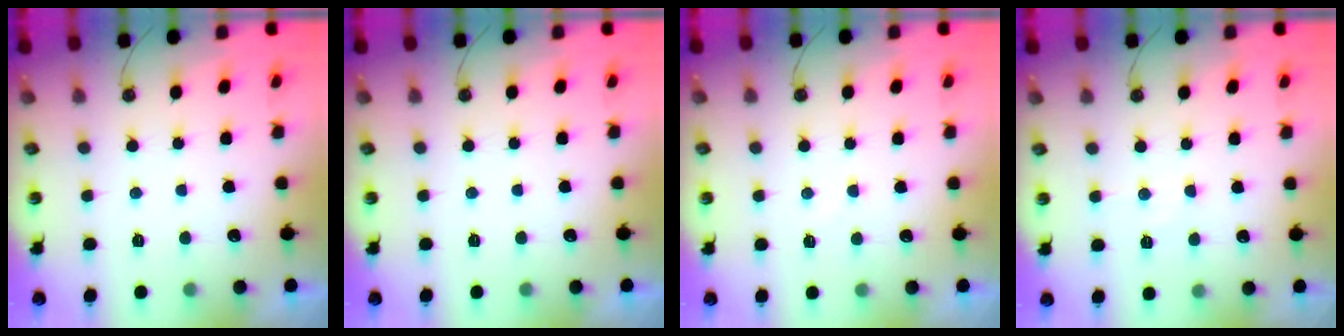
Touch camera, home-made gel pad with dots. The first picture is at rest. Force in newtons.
{"total": 0.0}
{"total": 4.2, "press": 4.2, "slide": 0.4}
{"total": 5.4, "press": 5.4, "slide": 0.8}